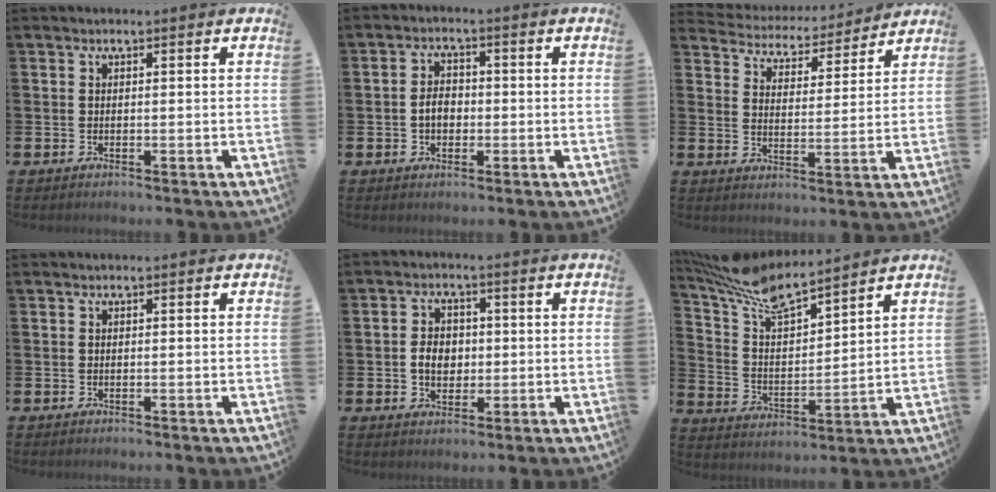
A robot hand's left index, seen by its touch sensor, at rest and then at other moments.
{"total": 3.0, "force": [-0.5, 2.2, 2.0], "torque": [-0.025, -0.001, -0.016]}
{"total": 4.6, "force": [4.4, 1.3, -0.1], "torque": [-0.018, -0.045, 0.071]}
{"total": 0.0}
{"total": 3.7, "force": [-0.2, 3.0, 2.2], "torque": [-0.026, 0.001, -0.011]}
{"total": 9.0, "force": [8.2, 1.8, 3.2], "torque": [-0.096, -0.047, 0.148]}